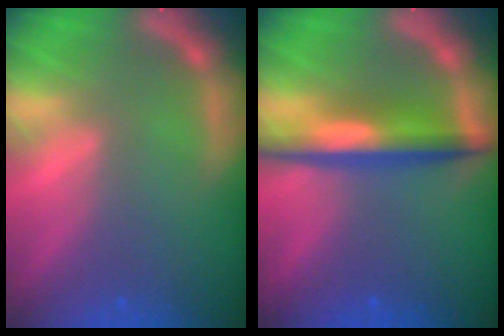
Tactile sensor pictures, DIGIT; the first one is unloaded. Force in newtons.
{"total": 5.5}